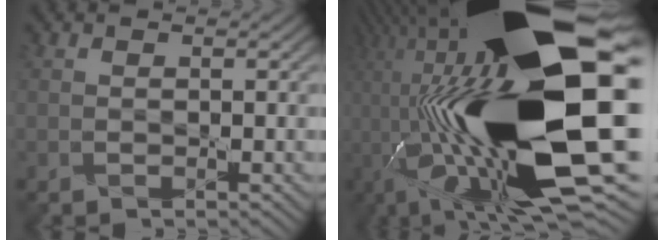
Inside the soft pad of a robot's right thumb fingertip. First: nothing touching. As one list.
[{"total": 24.2, "force": [-1.2, 8.8, 22.5], "torque": [-0.429, -0.039, -0.035]}]